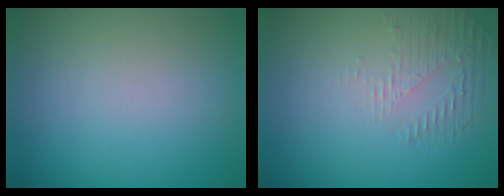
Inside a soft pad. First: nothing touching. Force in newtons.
{"total": 1.7, "press": 0.6, "slide": 1.6}